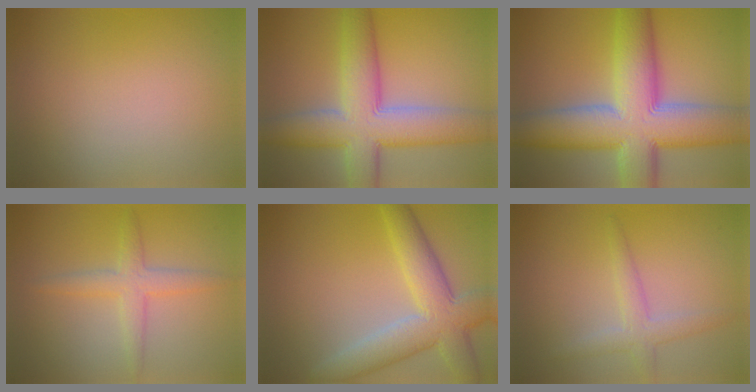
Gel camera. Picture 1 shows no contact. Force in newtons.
{"total": 9.9, "press": 9.9, "slide": 0.5}
{"total": 14.3, "press": 14.2, "slide": 0.8}
{"total": 2.9, "press": 2.9, "slide": 0.1}
{"total": 7.5, "press": 7.5, "slide": 0.6}
{"total": 2.6, "press": 2.5, "slide": 0.1}